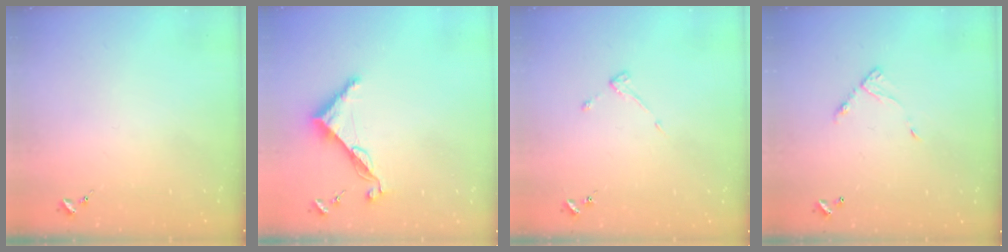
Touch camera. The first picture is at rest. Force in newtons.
{"total": 9.0, "press": 9.0, "slide": 0.6}
{"total": 2.9, "press": 2.9, "slide": 0.5}
{"total": 7.3, "press": 7.3, "slide": 0.6}